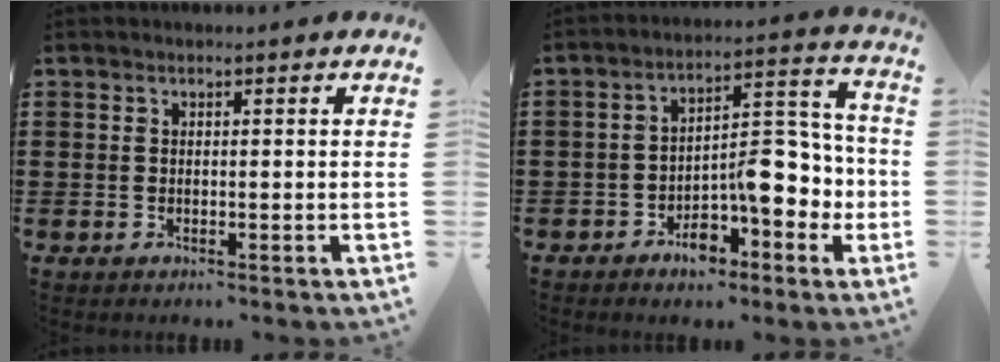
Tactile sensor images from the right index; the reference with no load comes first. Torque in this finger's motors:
{"motor_torque": [1.42, -0.72, 0.45, 0.16]}